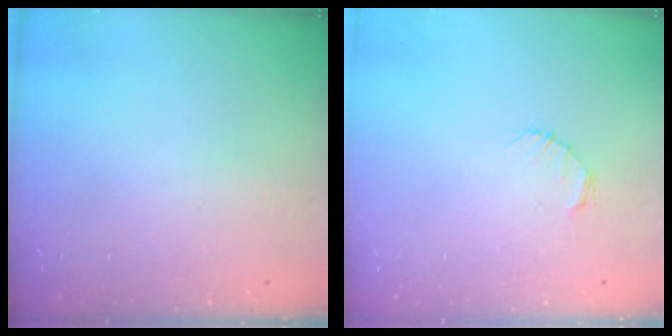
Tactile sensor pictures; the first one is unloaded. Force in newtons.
{"total": 2.7, "press": 2.7, "slide": 0.4}